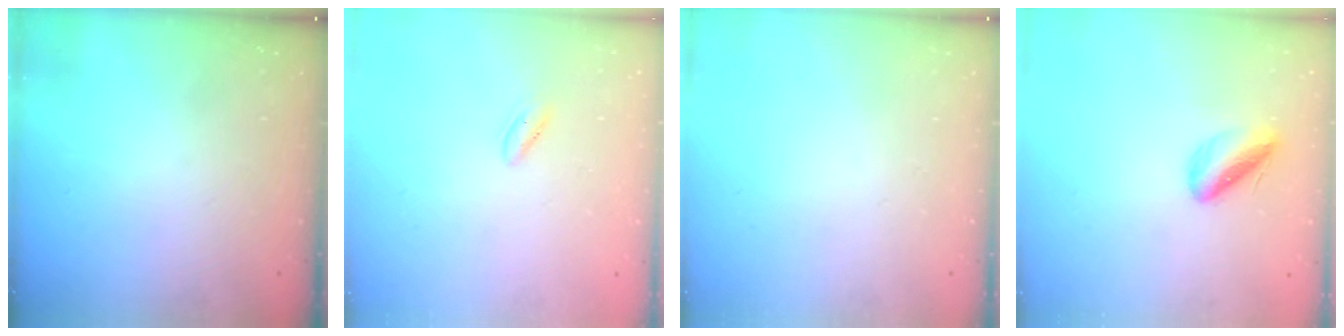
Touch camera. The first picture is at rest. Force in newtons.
{"total": 1.8, "press": 1.5, "slide": 0.9}
{"total": 0.0}
{"total": 4.8, "press": 4.6, "slide": 1.5}